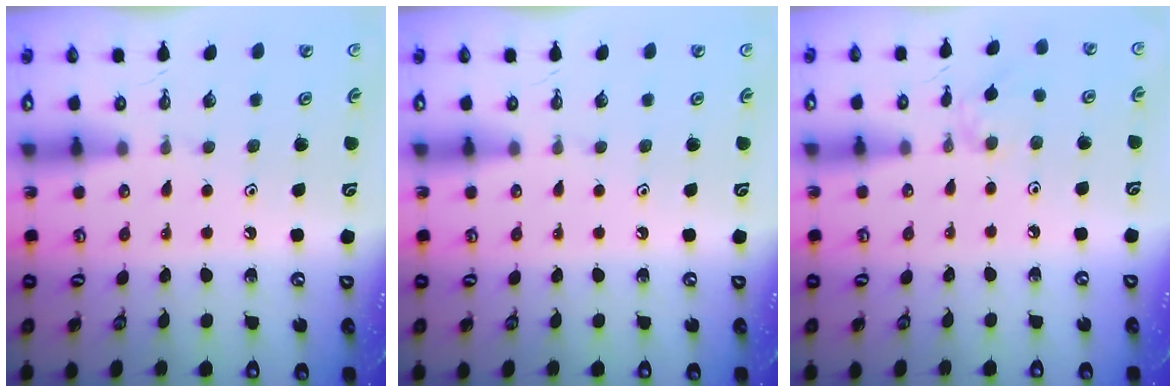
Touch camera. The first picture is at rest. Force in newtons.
{"total": 0.0}
{"total": 2.8, "press": 2.8, "slide": 0.5}